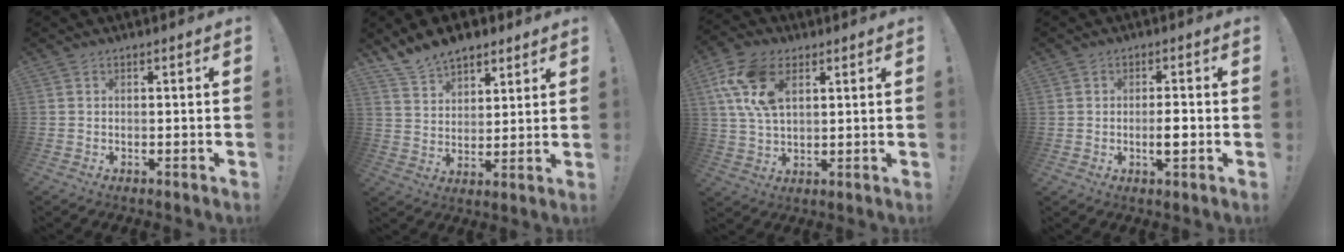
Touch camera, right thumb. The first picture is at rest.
{"total": 10.3, "force": [8.3, 5.3, 2.8], "torque": [-0.053, -0.057, 0.161]}
{"total": 14.0, "force": [5.9, 8.3, 9.6], "torque": [-0.199, -0.010, 0.110]}
{"total": 5.1, "force": [-0.5, 4.0, 3.1], "torque": [-0.026, 0.003, -0.011]}